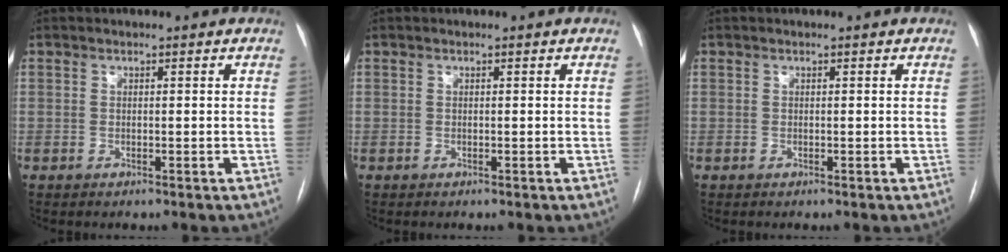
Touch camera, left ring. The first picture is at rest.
{"total": 0.0}
{"total": 0.0}